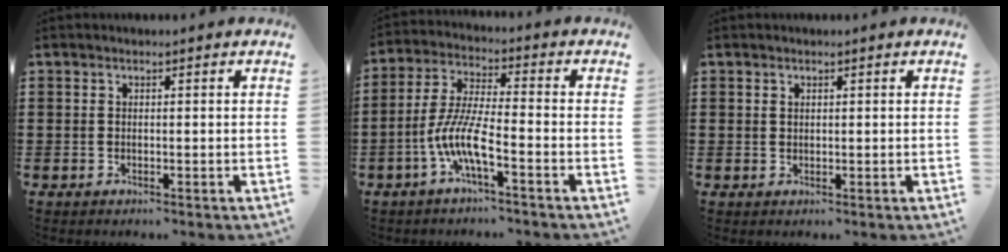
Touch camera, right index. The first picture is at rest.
{"total": 8.0, "force": [-3.7, 1.3, 7.0], "torque": [-0.164, -0.015, -0.077]}
{"total": 0.7, "force": [0.4, 0.5, 0.2], "torque": [-0.005, 0.002, 0.009]}